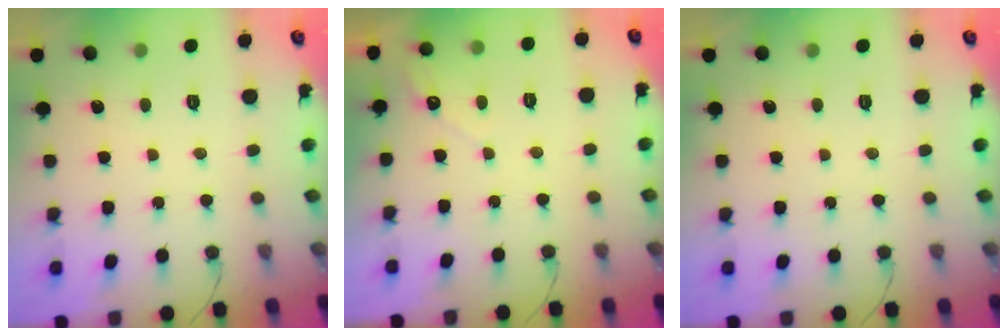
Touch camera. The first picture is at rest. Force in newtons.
{"total": 2.9, "press": 2.9, "slide": 0.1}
{"total": 0.0}